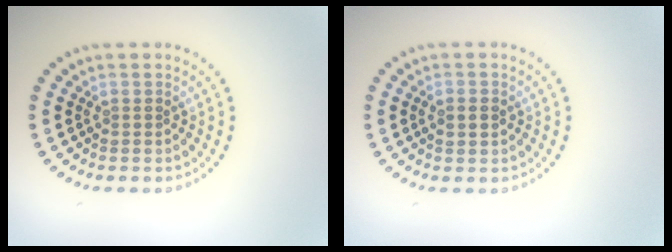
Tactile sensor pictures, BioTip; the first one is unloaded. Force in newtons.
{"total": 2.1, "press": 2.1, "slide": 0.2}